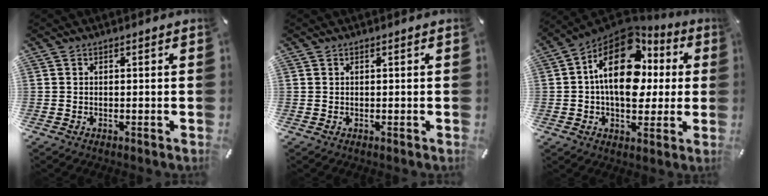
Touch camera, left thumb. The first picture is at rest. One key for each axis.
{"total": 0.0}
{"total": 20.3, "fx": 3.4, "fy": 13.1, "fz": 15.1, "tx": -0.242, "ty": -0.015, "tz": 0.057}